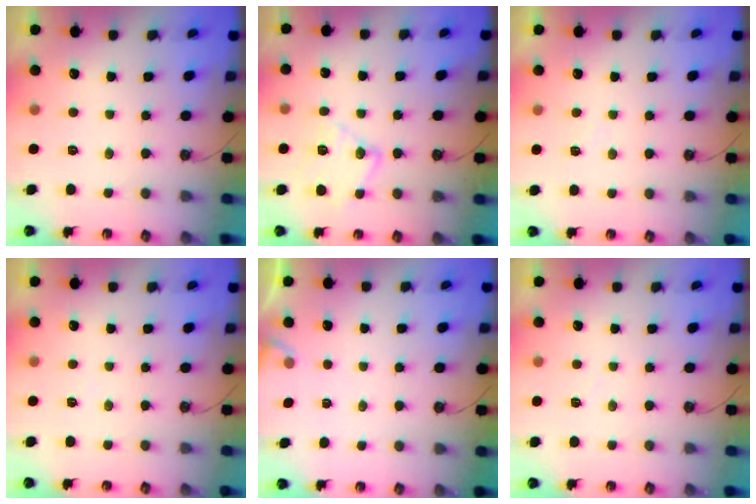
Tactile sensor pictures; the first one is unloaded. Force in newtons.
{"total": 13.0, "press": 13.0, "slide": 1.0}
{"total": 4.8, "press": 4.8, "slide": 0.6}
{"total": 2.7, "press": 2.7, "slide": 0.5}
{"total": 3.4, "press": 3.4, "slide": 0.5}
{"total": 2.8, "press": 2.7, "slide": 0.5}